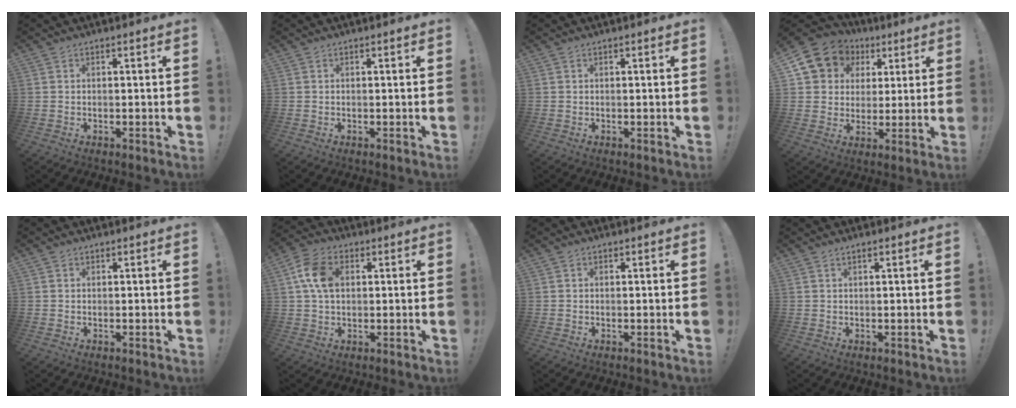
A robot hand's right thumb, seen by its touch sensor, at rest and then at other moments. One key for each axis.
{"total": 0.0}
{"total": 0.0}
{"total": 11.5, "fx": 4.9, "fy": 9.7, "fz": 3.6, "tx": -0.067, "ty": -0.025, "tz": 0.106}
{"total": 0.6, "fx": 0.3, "fy": 0.5, "fz": -0.1, "tx": 0.002, "ty": -0.001, "tz": 0.006}
{"total": 9.7, "fx": 2.0, "fy": 6.6, "fz": 6.8, "tx": -0.131, "ty": 0.012, "tz": 0.041}
{"total": 0.6, "fx": 0.1, "fy": 0.6, "fz": 0.2, "tx": -0.002, "ty": 0.002, "tz": 0.001}
{"total": 0.9, "fx": 0.6, "fy": 0.1, "fz": 0.7, "tx": -0.022, "ty": 0.005, "tz": 0.013}